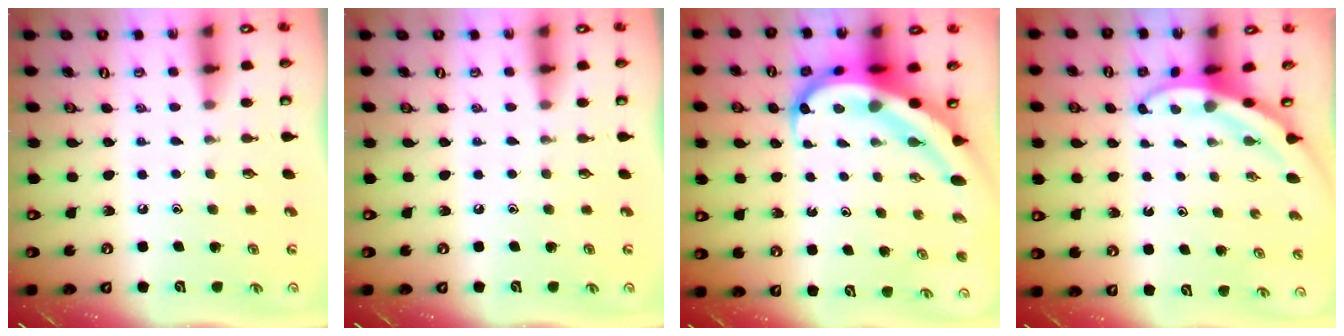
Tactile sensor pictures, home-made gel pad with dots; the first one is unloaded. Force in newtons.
{"total": 0.0}
{"total": 11.5, "press": 11.3, "slide": 2.2}
{"total": 3.9, "press": 3.9, "slide": 0.5}